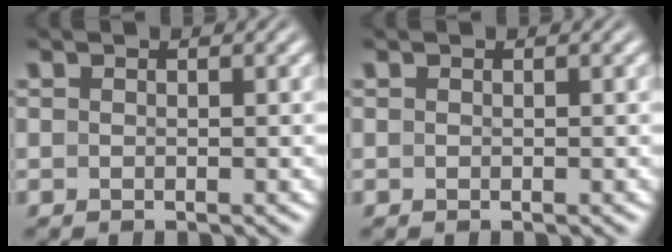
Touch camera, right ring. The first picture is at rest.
{"total": 0.0}